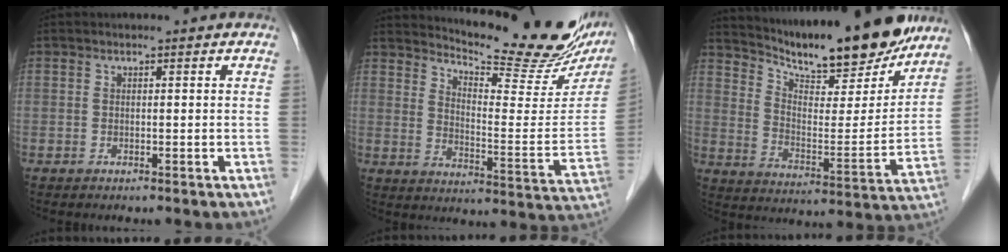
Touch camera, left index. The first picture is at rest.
{"total": 21.3, "force": [19.0, 3.4, 8.9], "torque": [-0.134, -0.070, 0.241]}
{"total": 21.6, "force": [19.1, 3.4, 9.5], "torque": [-0.154, -0.027, 0.277]}